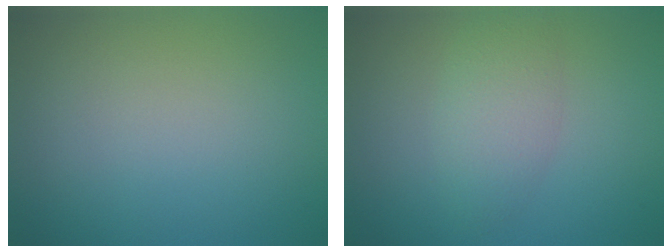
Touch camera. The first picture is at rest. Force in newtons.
{"total": 2.8, "press": 2.8, "slide": 0.1}